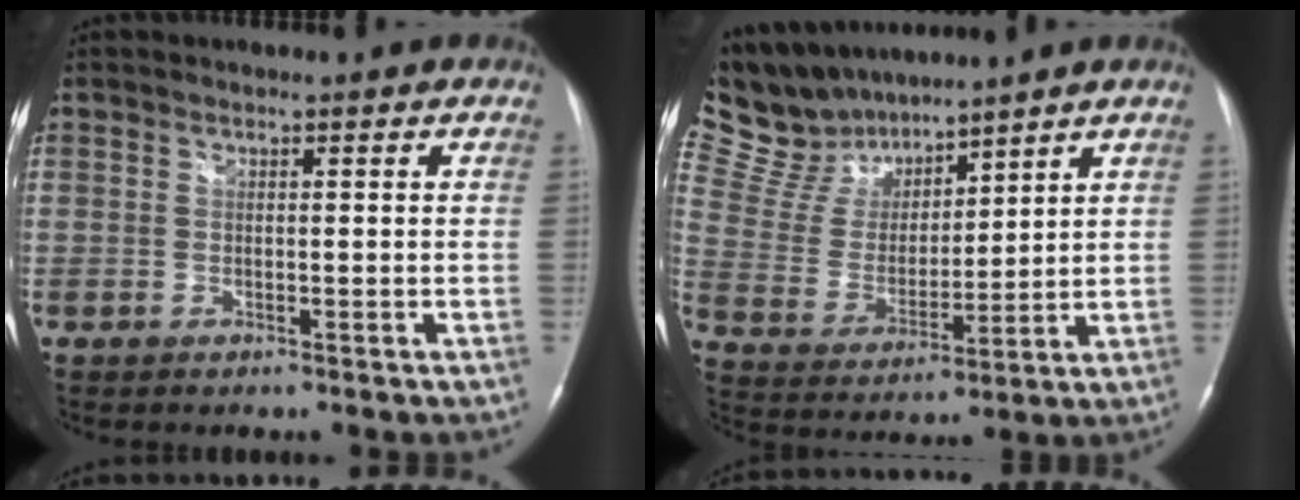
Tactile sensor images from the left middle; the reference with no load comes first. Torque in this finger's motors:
{"motor_torque": [0.21, -0.80, -0.15, -0.09]}